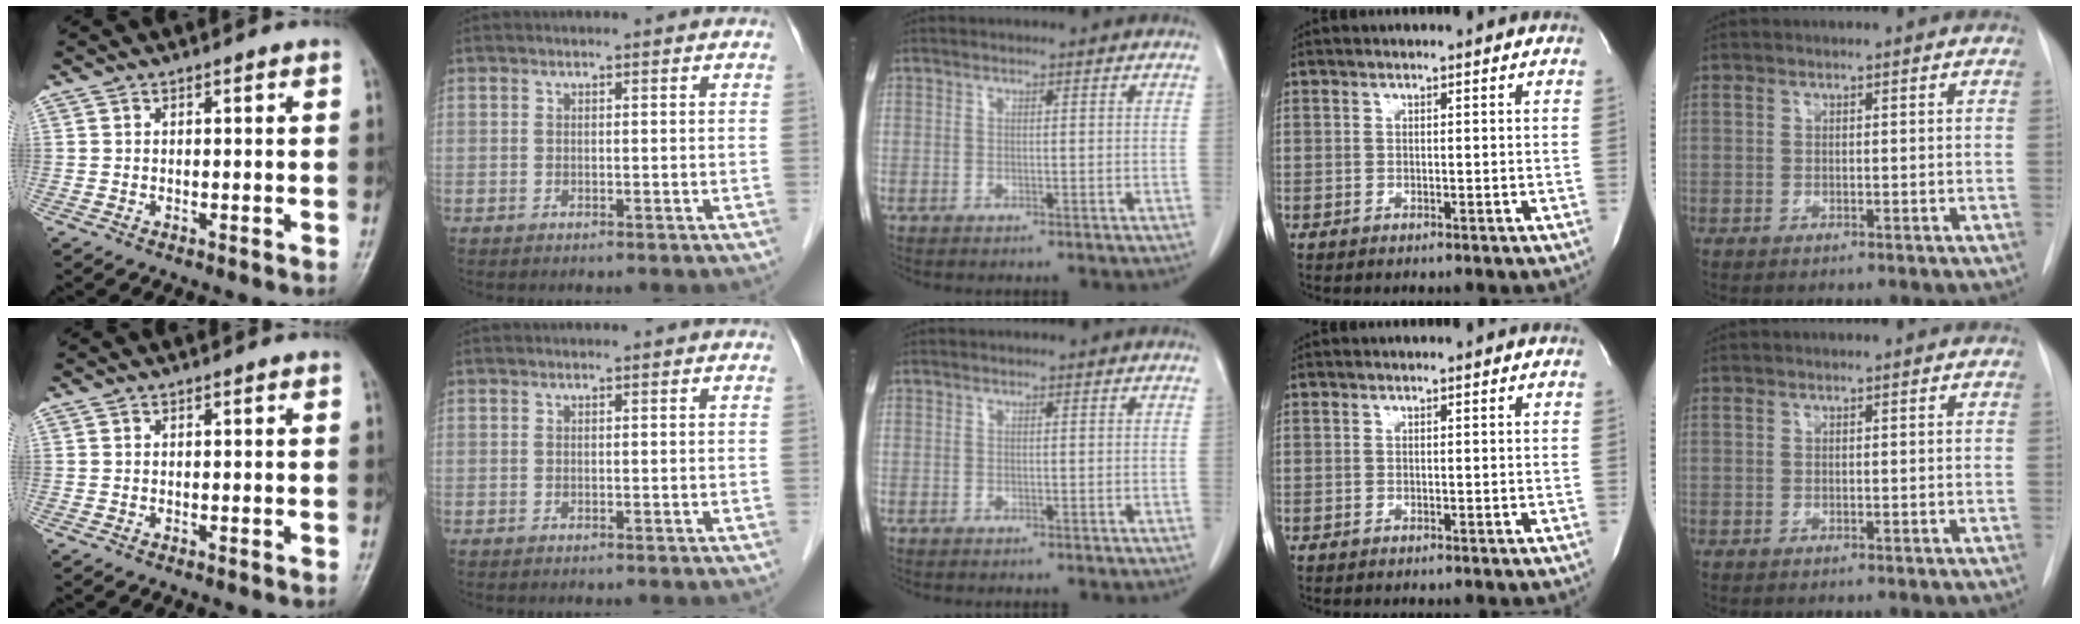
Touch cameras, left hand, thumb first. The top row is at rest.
{}